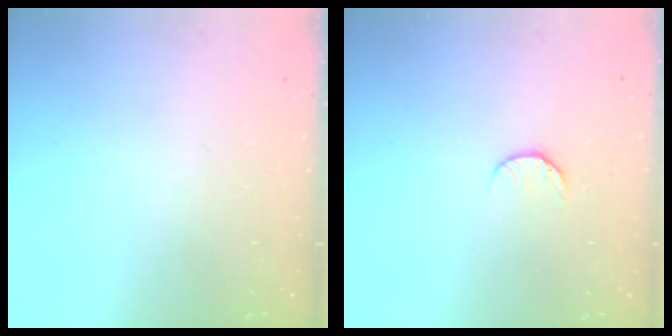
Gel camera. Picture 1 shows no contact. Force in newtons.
{"total": 6.3, "press": 6.2, "slide": 0.6}